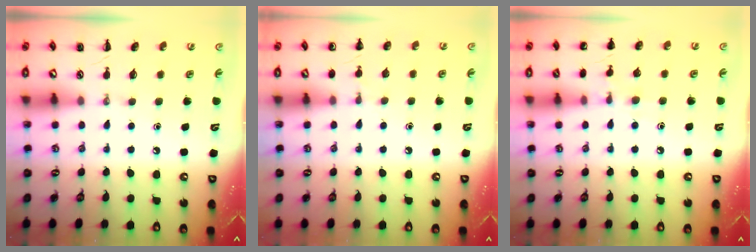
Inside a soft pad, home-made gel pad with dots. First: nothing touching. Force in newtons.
{"total": 5.0, "press": 4.8, "slide": 1.5}
{"total": 6.9, "press": 6.7, "slide": 1.9}